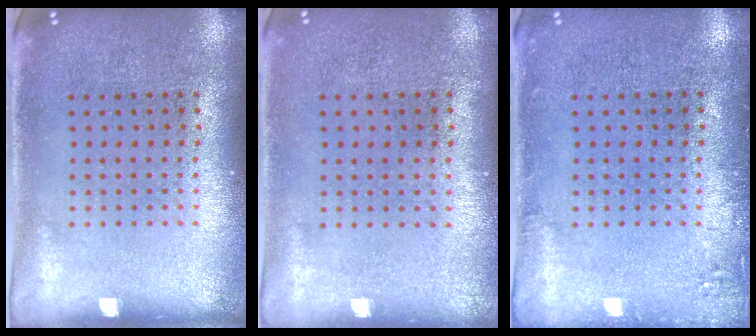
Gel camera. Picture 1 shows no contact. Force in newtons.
{"total": 0.0}
{"total": 1.3, "press": 1.2, "slide": 0.3}